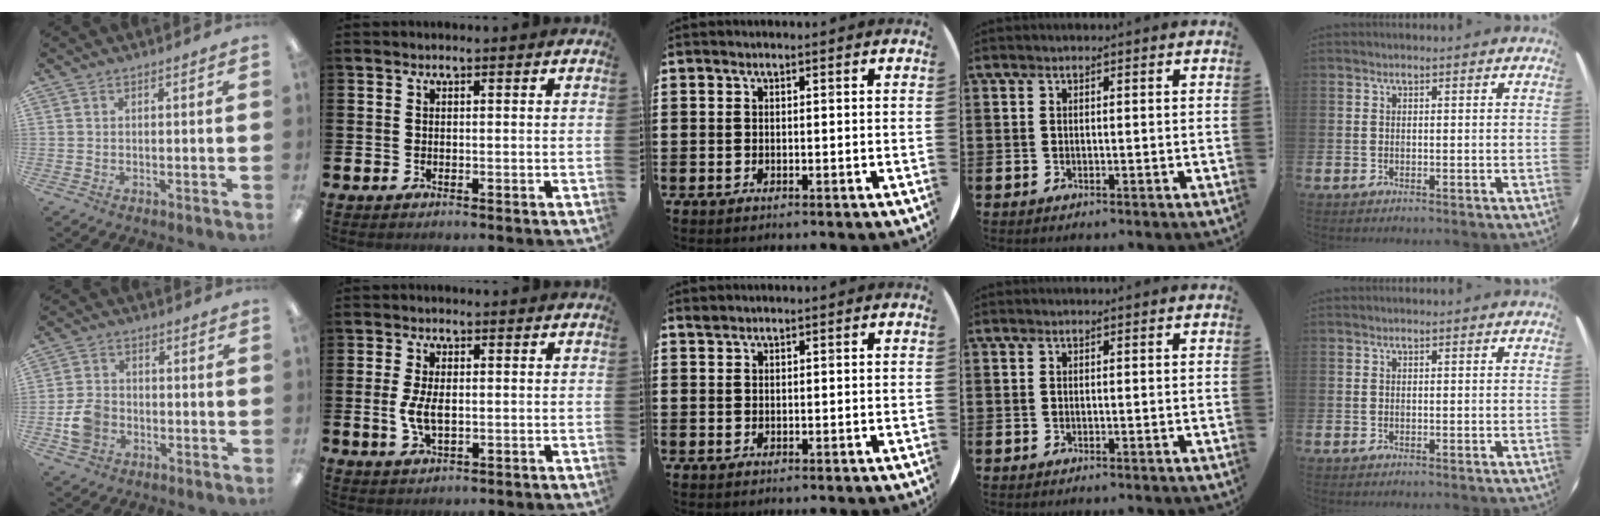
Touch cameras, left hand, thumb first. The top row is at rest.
{"thumb": {"total": 7.0, "force": [-2.2, 5.7, 3.4], "torque": [-0.067, 0.012, -0.040]}, "index": {"total": 4.1, "force": [0.0, 2.0, 3.6], "torque": [-0.076, 0.005, -0.003]}, "middle": {"total": 0.6, "force": [0.6, 0.1, -0.1], "torque": [-0.001, 0.002, 0.013]}}